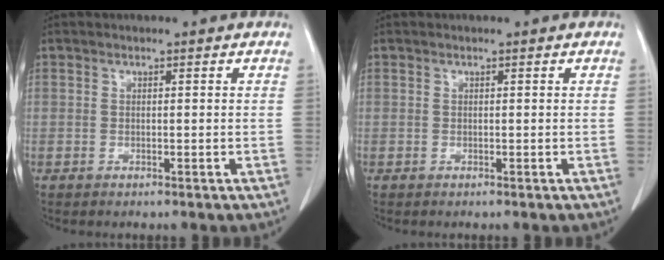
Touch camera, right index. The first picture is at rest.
{"total": 0.0}